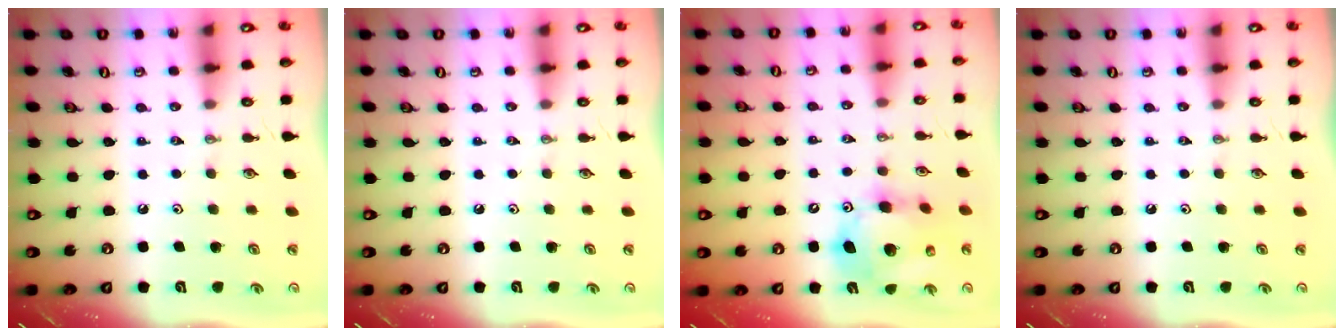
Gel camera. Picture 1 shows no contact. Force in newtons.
{"total": 0.0}
{"total": 16.2, "press": 16.0, "slide": 2.7}
{"total": 0.0}